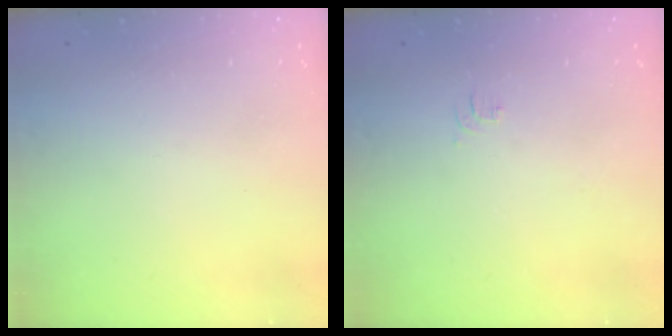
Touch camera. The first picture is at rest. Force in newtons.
{"total": 7.3, "press": 7.3, "slide": 1.0}